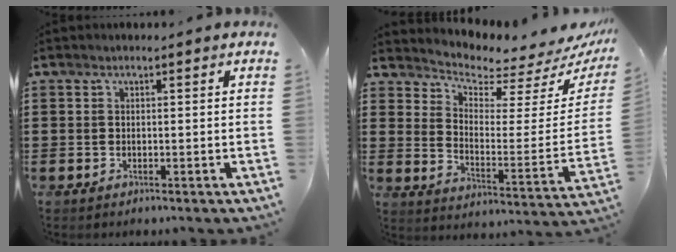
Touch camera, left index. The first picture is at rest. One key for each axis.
{"total": 3.6, "fx": 3.3, "fy": 1.2, "fz": 0.7, "tx": -0.041, "ty": -0.037, "tz": 0.049}